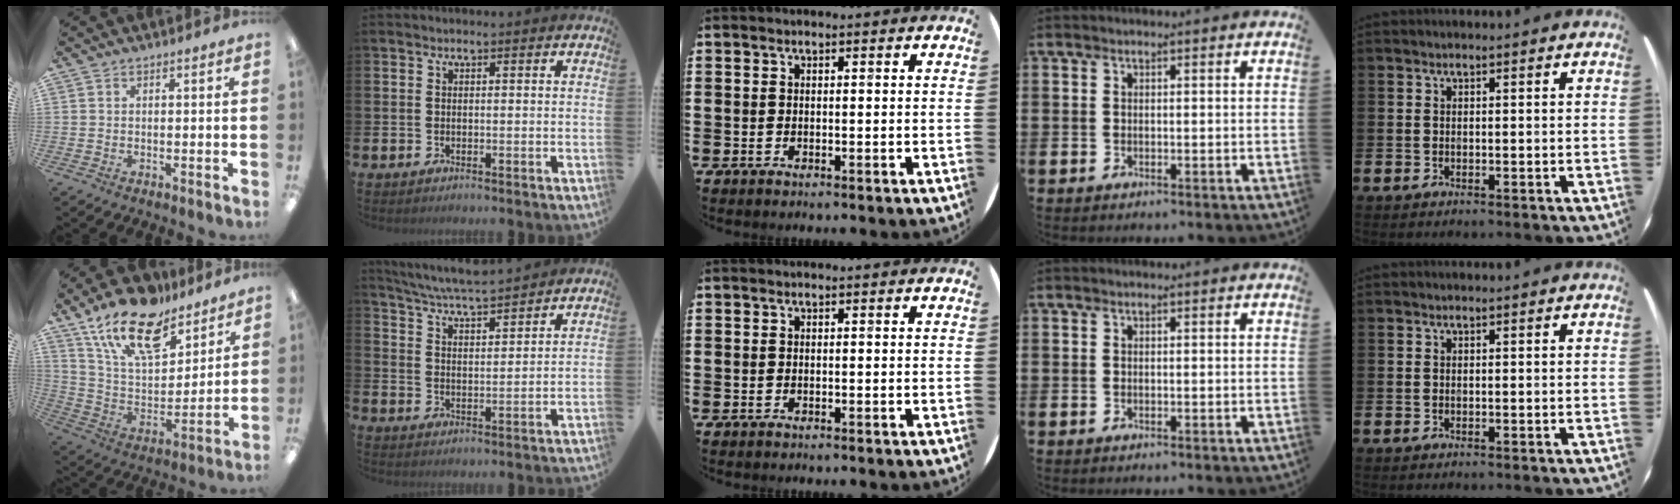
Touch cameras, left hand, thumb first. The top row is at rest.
{"thumb": {"total": 19.6, "force": [14.1, 9.0, 10.1], "torque": [-0.189, -0.077, 0.252]}, "index": {"total": 6.0, "force": [5.8, 0.0, 1.4], "torque": [-0.049, -0.037, 0.103]}}